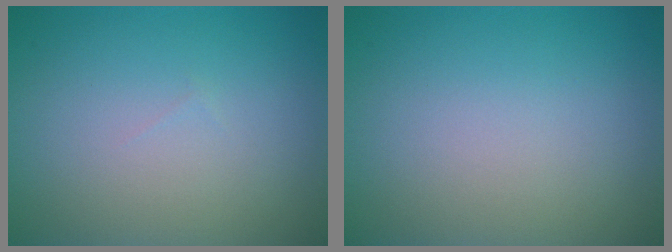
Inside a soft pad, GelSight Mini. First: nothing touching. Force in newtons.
{"total": 0.0}